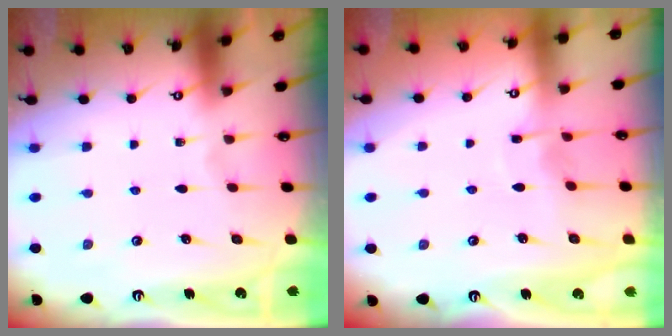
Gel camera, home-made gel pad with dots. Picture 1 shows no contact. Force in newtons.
{"total": 2.8, "press": 2.8, "slide": 0.3}